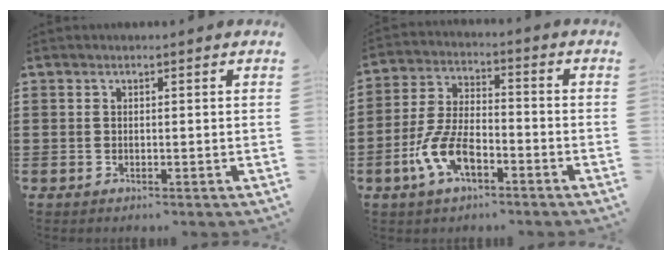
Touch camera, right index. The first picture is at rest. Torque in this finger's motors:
{"motor_torque": [2.14, 0.00, 0.83, 0.21]}